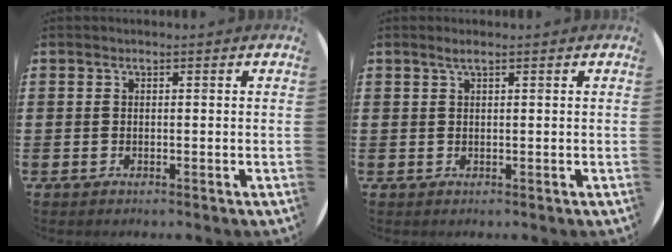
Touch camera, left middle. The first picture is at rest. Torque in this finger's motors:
{"motor_torque": [0.21, -0.10, 0.01, 0.02]}